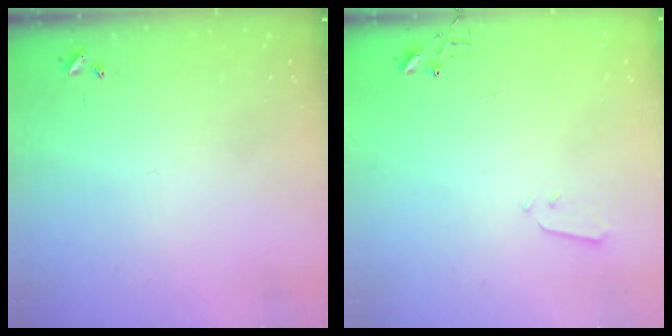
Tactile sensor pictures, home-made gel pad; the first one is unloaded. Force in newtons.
{"total": 3.0, "press": 2.9, "slide": 0.7}